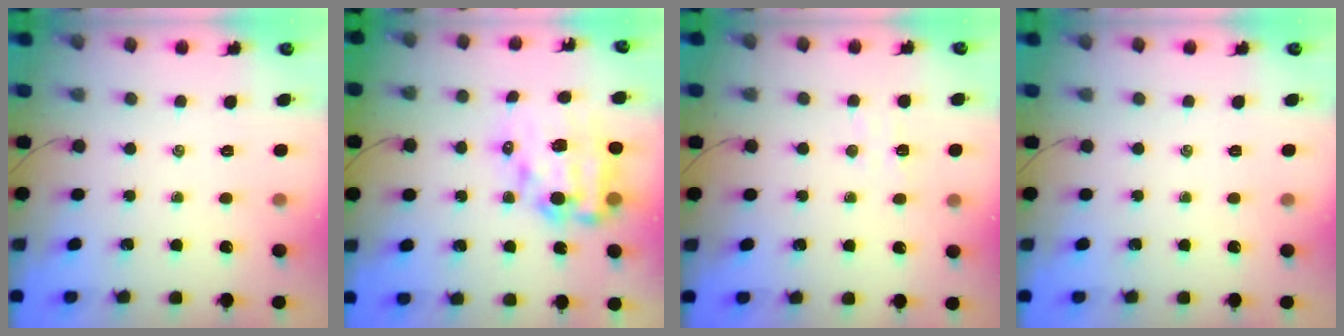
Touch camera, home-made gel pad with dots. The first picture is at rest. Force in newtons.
{"total": 14.9, "press": 14.4, "slide": 3.6}
{"total": 3.6, "press": 3.5, "slide": 0.9}
{"total": 0.0}